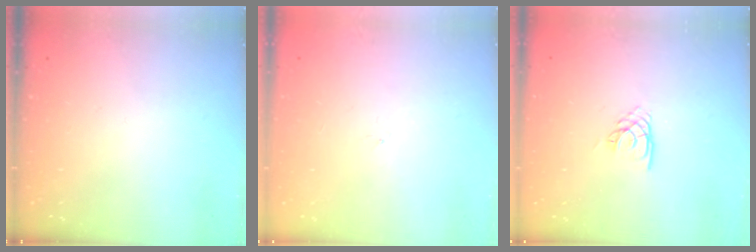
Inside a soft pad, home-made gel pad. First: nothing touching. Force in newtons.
{"total": 0.0}
{"total": 1.9, "press": 1.9, "slide": 0.2}